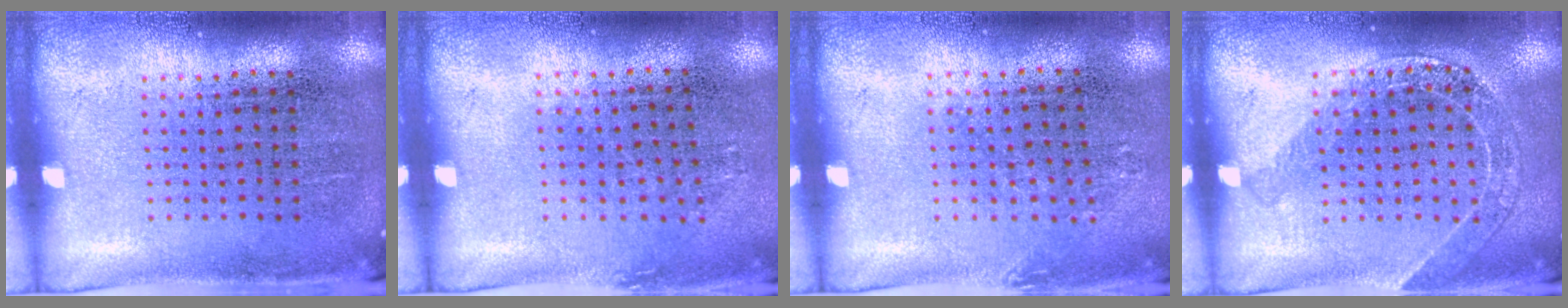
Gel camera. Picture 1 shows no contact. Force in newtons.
{"total": 0.8, "press": 0.7, "slide": 0.5}
{"total": 0.8, "press": 0.7, "slide": 0.3}
{"total": 1.4, "press": 1.4, "slide": 0.3}